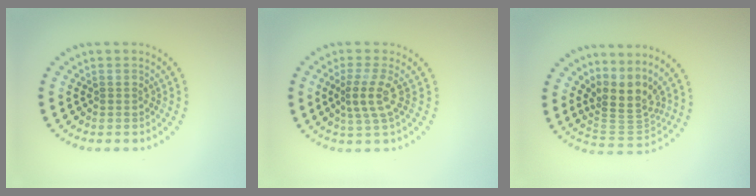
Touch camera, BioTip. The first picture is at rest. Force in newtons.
{"total": 2.8, "press": 2.2, "slide": 1.8}
{"total": 3.9, "press": 2.6, "slide": 2.9}